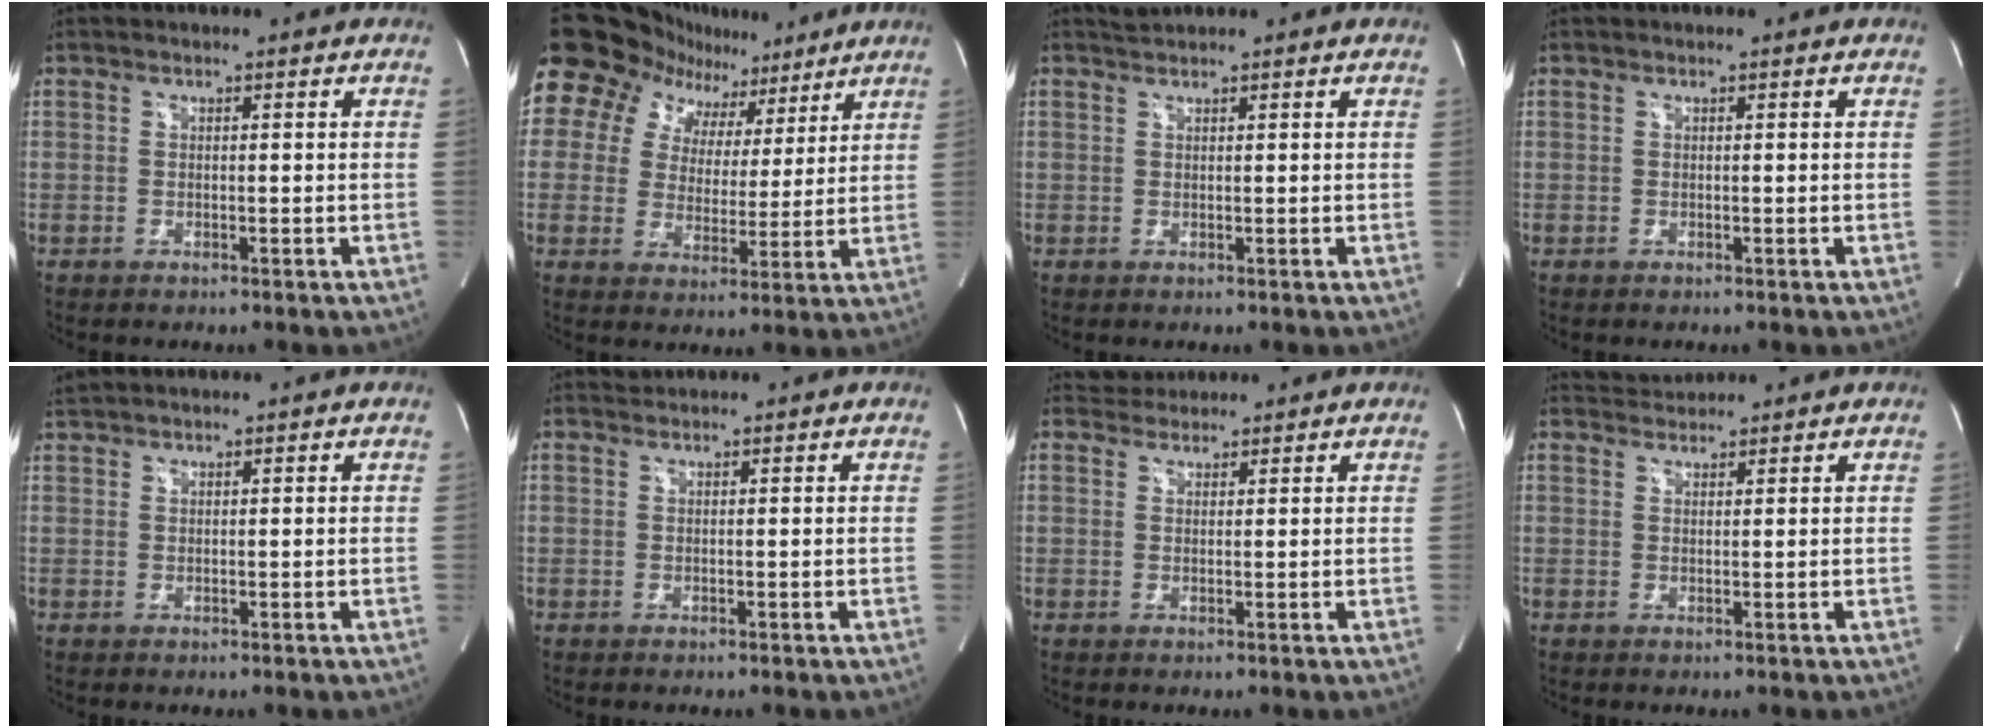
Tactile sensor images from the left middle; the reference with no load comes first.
{"total": 15.4, "force": [10.0, 10.7, 4.6], "torque": [-0.090, 0.053, 0.144]}
{"total": 1.2, "force": [1.2, -0.1, 0.1], "torque": [-0.006, 0.009, 0.030]}
{"total": 0.0}
{"total": 2.1, "force": [2.0, 0.2, 0.6], "torque": [-0.013, 0.018, 0.043]}
{"total": 0.7, "force": [0.6, -0.1, -0.3], "torque": [-0.002, 0.006, 0.014]}
{"total": 2.3, "force": [2.2, 0.7, -0.4], "torque": [0.004, 0.016, 0.037]}
{"total": 2.3, "force": [2.3, 0.2, -0.4], "torque": [-0.003, 0.014, 0.048]}